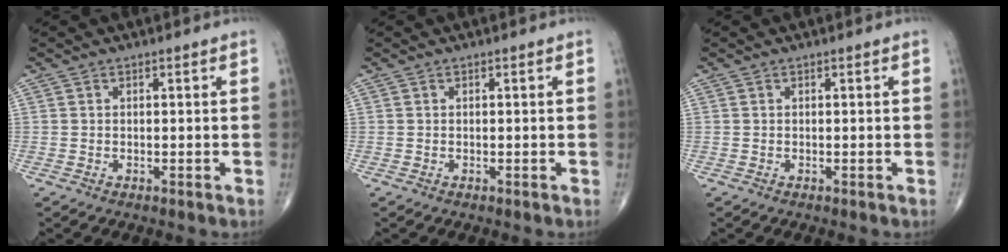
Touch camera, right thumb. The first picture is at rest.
{"total": 0.0}
{"total": 0.0}